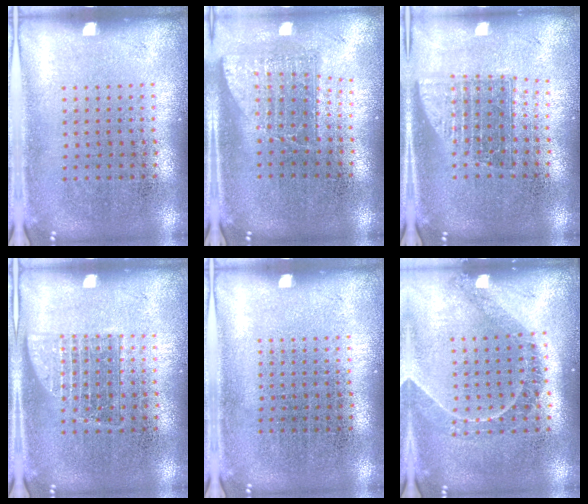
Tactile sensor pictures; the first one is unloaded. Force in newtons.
{"total": 1.6, "press": 1.2, "slide": 1.0}
{"total": 1.5, "press": 1.2, "slide": 0.9}
{"total": 1.0, "press": 1.0, "slide": 0.3}
{"total": 0.0}
{"total": 1.3, "press": 1.2, "slide": 0.4}